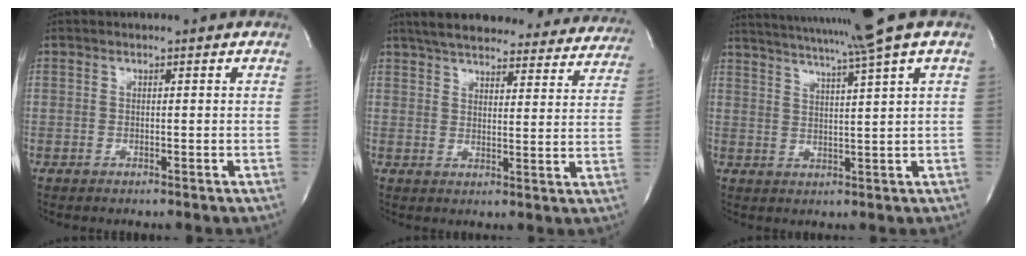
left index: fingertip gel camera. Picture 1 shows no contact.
{"total": 29.6, "force": [26.6, 6.9, 11.0], "torque": [-0.177, -0.027, 0.319]}
{"total": 12.7, "force": [10.0, -2.4, 7.4], "torque": [-0.130, -0.017, 0.138]}